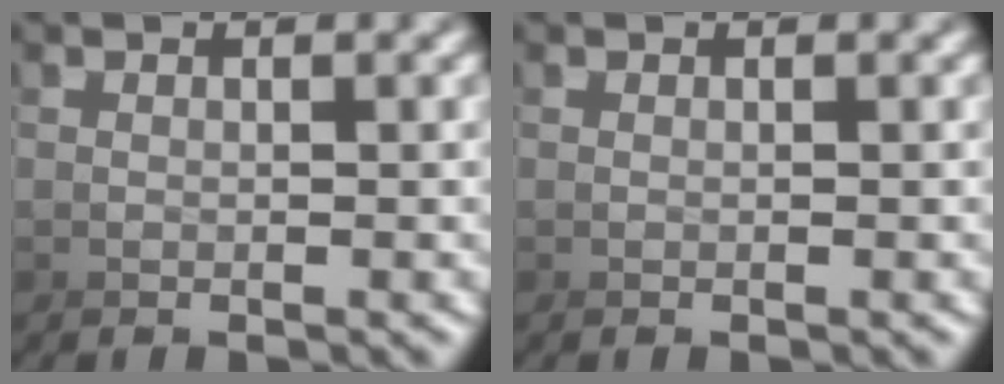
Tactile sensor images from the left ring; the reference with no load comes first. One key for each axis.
{"total": 0.0}